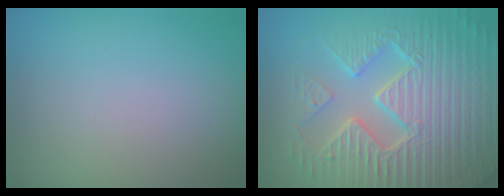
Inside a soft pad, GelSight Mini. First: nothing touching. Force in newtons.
{"total": 9.8, "press": 6.9, "slide": 7.0}